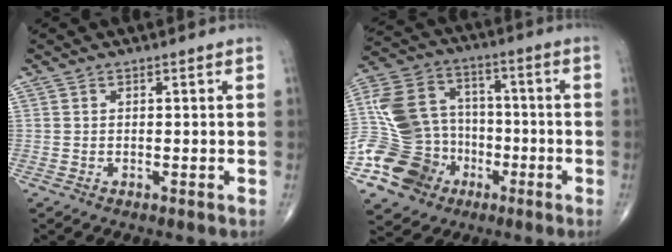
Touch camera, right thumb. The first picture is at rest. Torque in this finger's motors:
{"motor_torque": [2.38, 1.71, 1.00, -1.15, 0.55]}